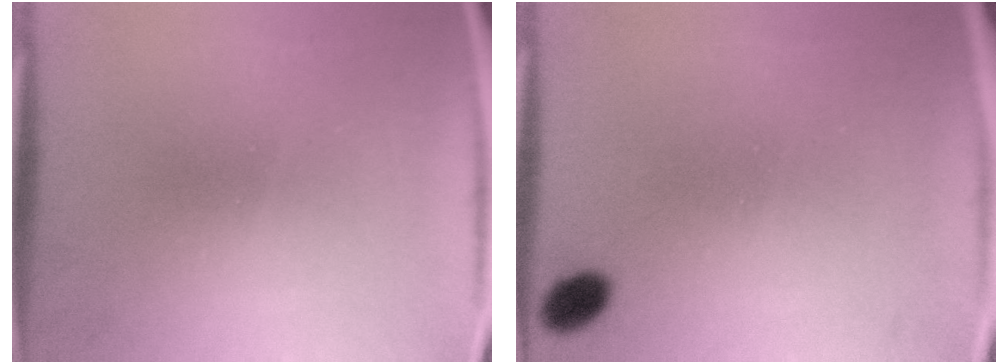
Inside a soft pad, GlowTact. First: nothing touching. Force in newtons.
{"total": 3.3}